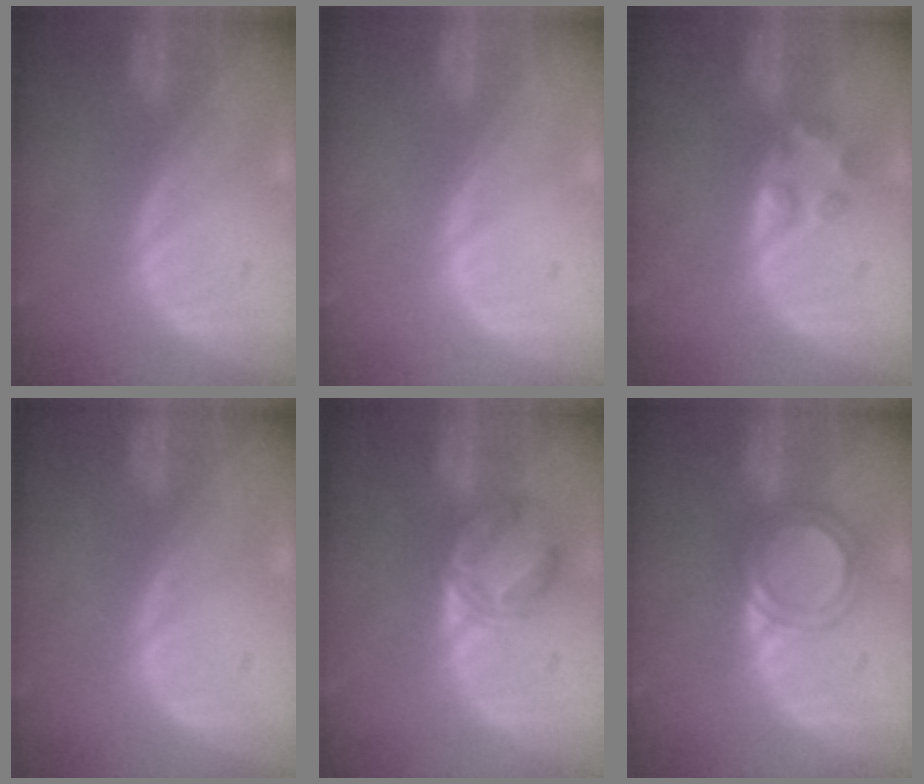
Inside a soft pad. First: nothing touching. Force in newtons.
{"total": 0.5, "press": 0.1, "slide": 0.5}
{"total": 2.9, "press": 2.9, "slide": 0.3}
{"total": 0.0}
{"total": 5.6, "press": 5.4, "slide": 1.1}
{"total": 4.7, "press": 4.5, "slide": 1.3}